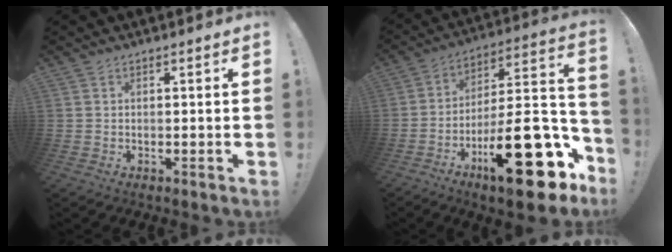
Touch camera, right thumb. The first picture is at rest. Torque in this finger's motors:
{"motor_torque": [2.70, 2.31, 1.44, -1.33, 0.61]}